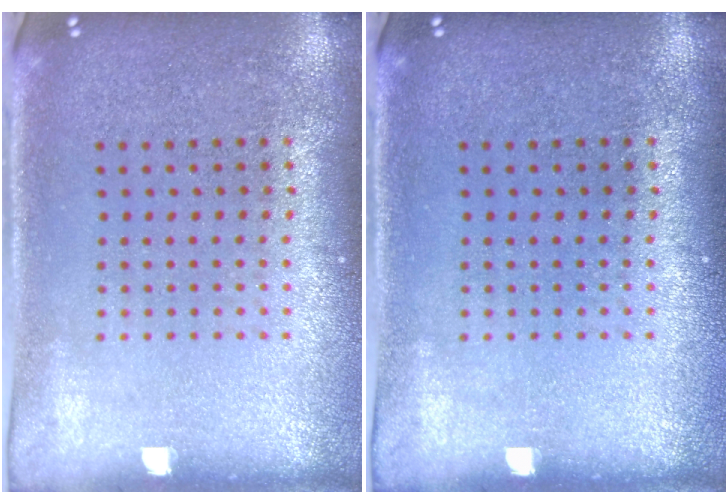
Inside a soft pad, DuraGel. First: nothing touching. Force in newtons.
{"total": 0.0}